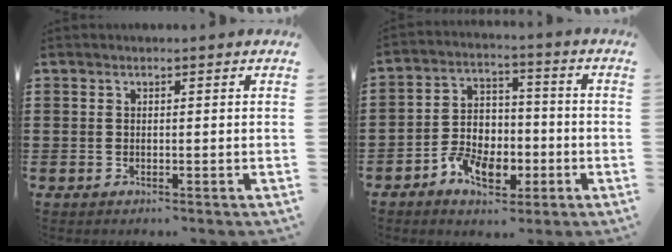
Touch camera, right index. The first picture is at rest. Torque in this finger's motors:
{"motor_torque": [1.29, 0.85, 0.25, 0.11]}